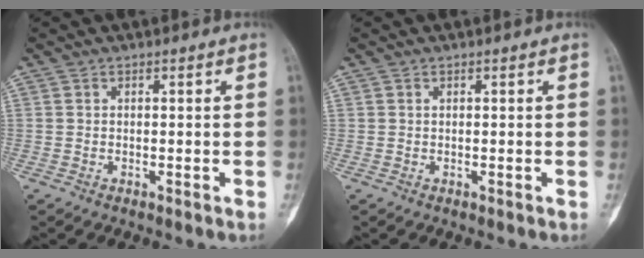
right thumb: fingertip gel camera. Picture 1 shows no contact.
{"total": 0.0}